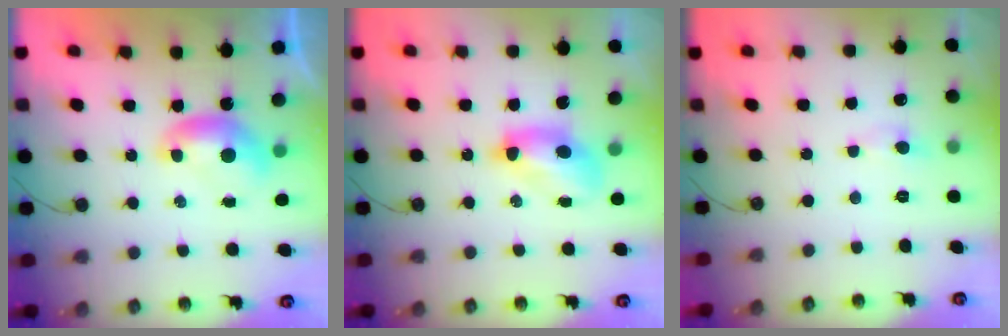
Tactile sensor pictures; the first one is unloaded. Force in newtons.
{"total": 6.8, "press": 6.7, "slide": 0.9}
{"total": 0.6, "press": 0.4, "slide": 0.4}